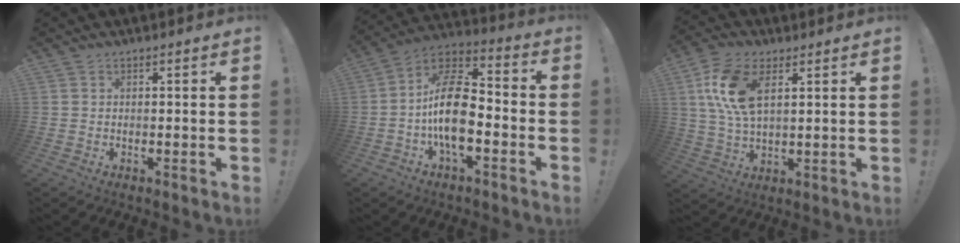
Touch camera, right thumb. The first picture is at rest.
{"total": 17.1, "force": [-3.8, 8.7, 14.2], "torque": [-0.271, 0.025, -0.063]}
{"total": 13.0, "force": [4.5, 6.9, 10.1], "torque": [-0.219, -0.008, 0.083]}